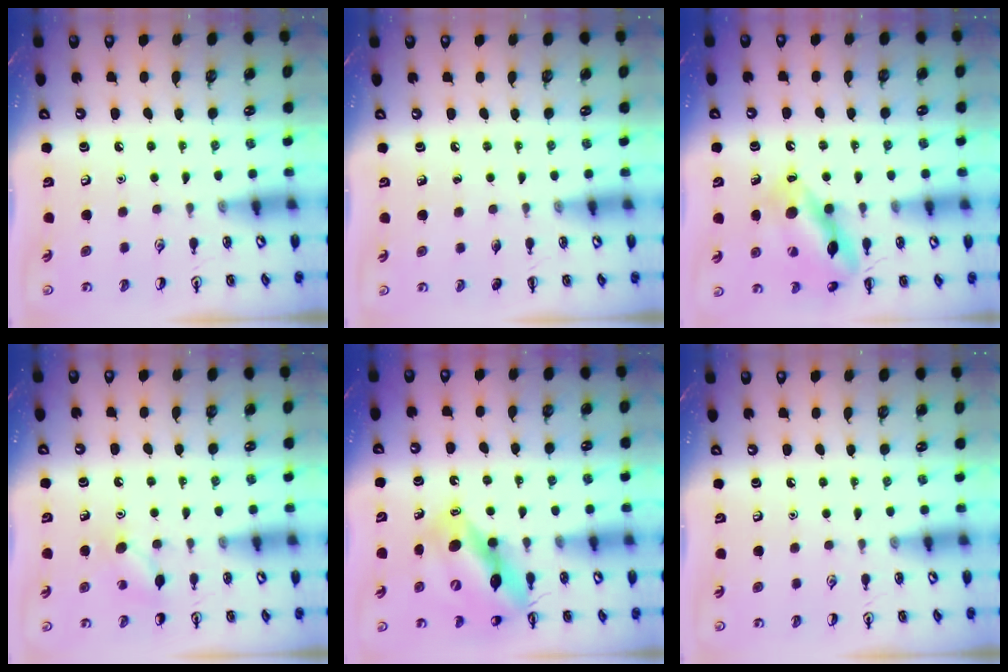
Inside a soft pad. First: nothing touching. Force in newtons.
{"total": 0.0}
{"total": 14.0, "press": 13.9, "slide": 1.4}
{"total": 5.9, "press": 5.6, "slide": 1.7}
{"total": 13.4, "press": 12.8, "slide": 4.1}
{"total": 0.0}